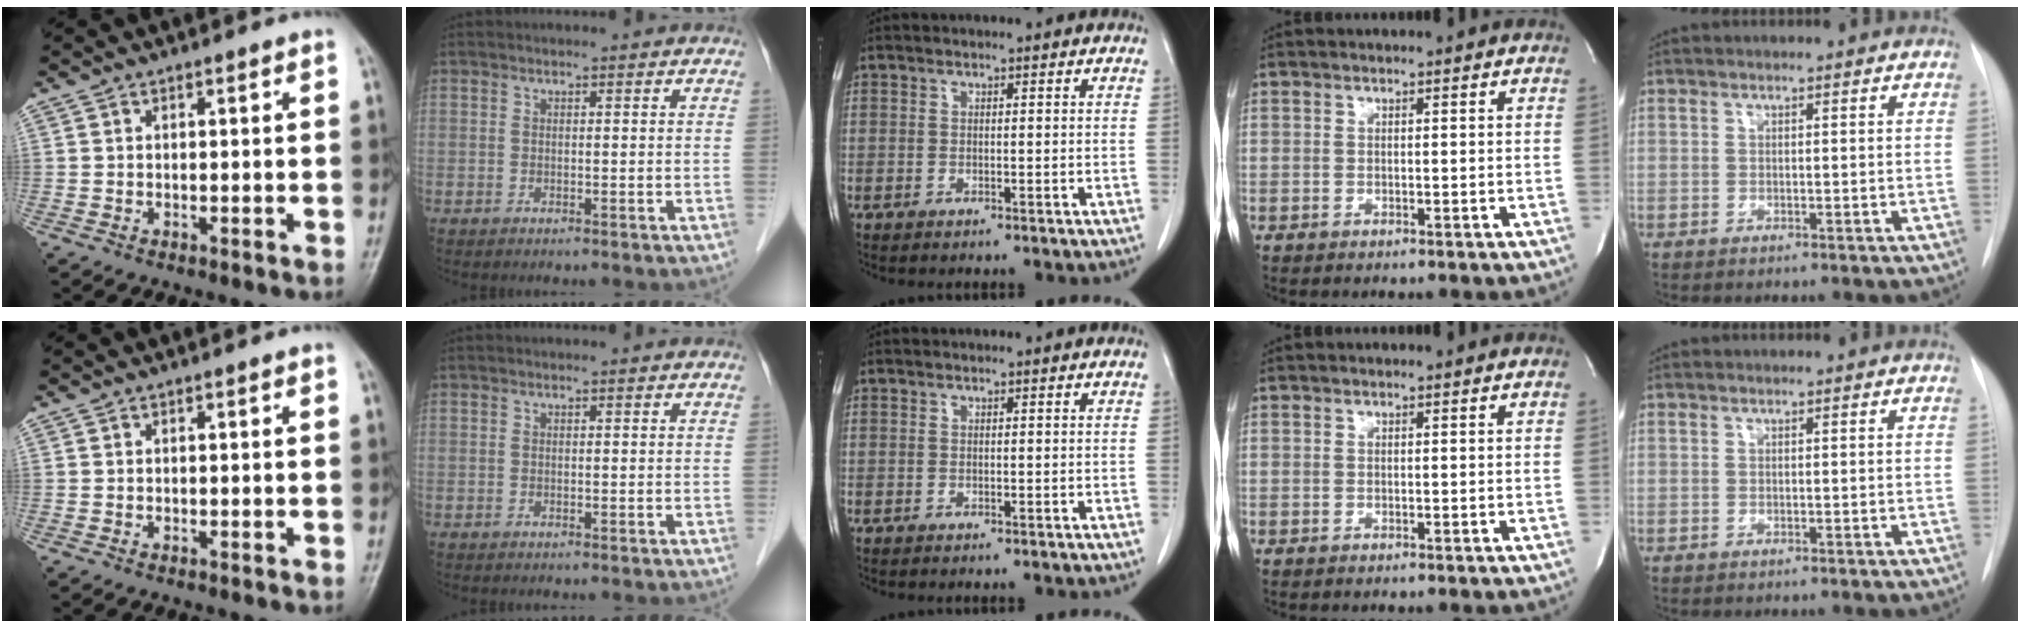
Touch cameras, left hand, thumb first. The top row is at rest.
{}